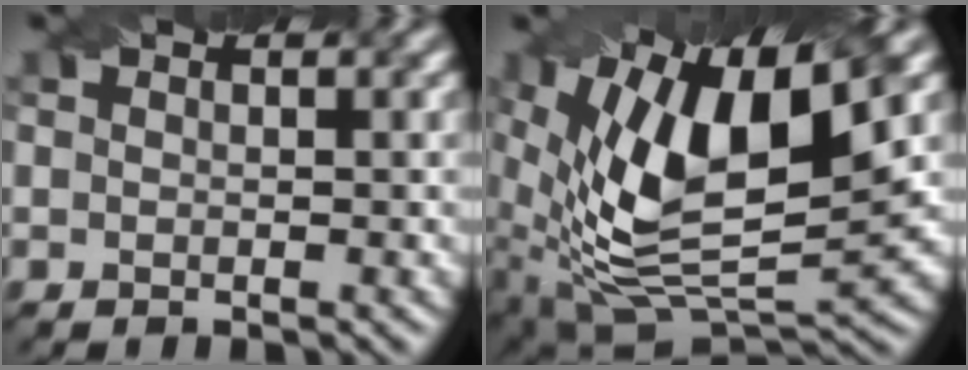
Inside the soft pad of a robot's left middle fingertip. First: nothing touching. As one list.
[{"total": 14.5, "force": [3.8, 6.8, 12.2], "torque": [-0.233, 0.005, 0.067]}]